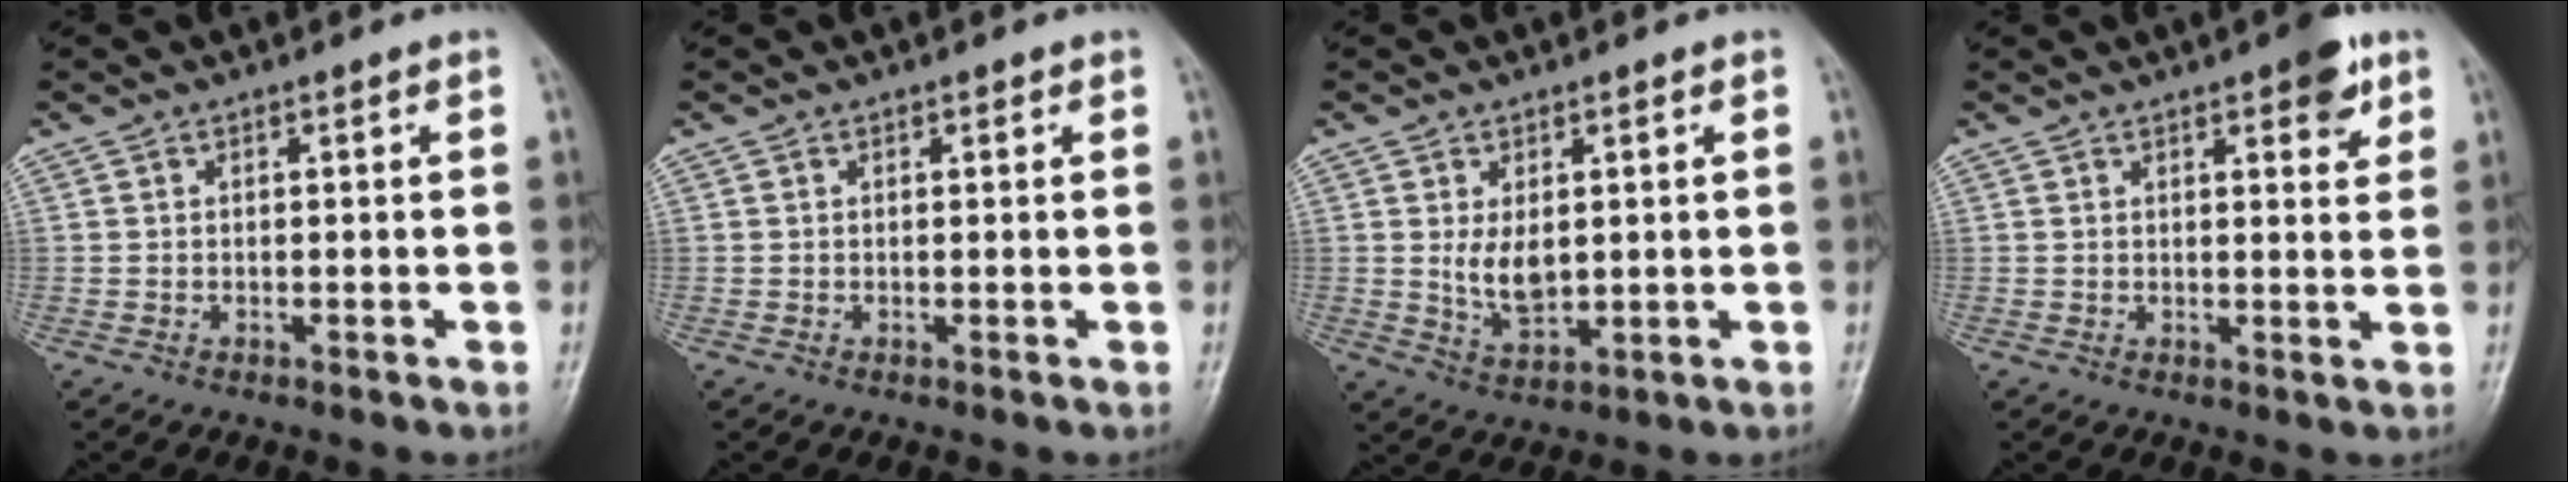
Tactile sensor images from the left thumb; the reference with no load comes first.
{"total": 0.7, "force": [0.4, 0.4, 0.4], "torque": [0.000, -0.001, 0.003]}
{"total": 5.7, "force": [0.9, 3.3, 4.5], "torque": [-0.069, -0.015, 0.025]}
{"total": 5.8, "force": [3.2, 2.1, 4.3], "torque": [-0.040, -0.012, 0.035]}